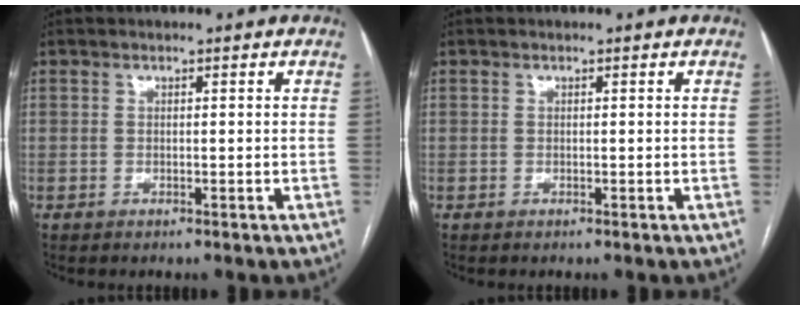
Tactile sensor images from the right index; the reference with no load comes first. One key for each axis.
{"total": 0.0}